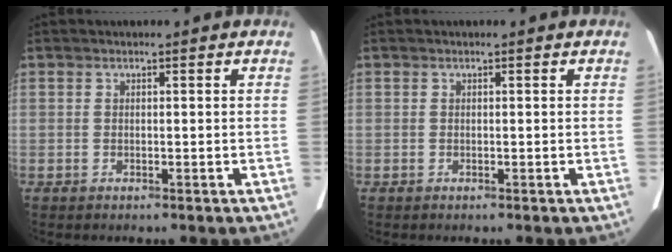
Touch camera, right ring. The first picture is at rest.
{"total": 0.0}